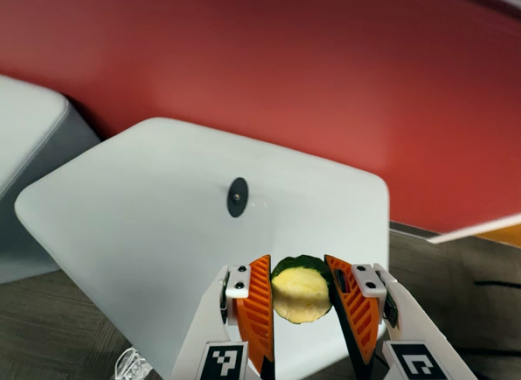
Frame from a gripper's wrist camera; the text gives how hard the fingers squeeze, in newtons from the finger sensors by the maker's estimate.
{"total": 11.7, "left": 12.2, "right": 11.1}